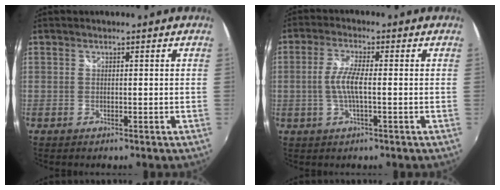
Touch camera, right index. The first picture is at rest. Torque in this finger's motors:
{"motor_torque": [0.81, -0.22, 0.42, 0.13]}